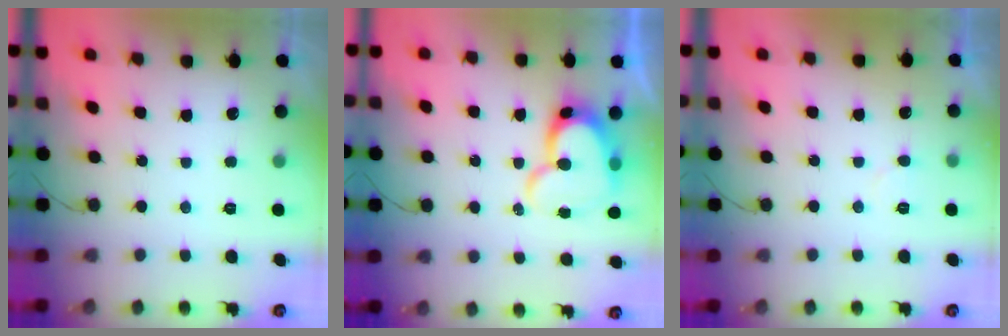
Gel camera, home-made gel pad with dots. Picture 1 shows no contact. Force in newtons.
{"total": 14.5, "press": 14.4, "slide": 1.3}
{"total": 4.0, "press": 4.0, "slide": 0.4}